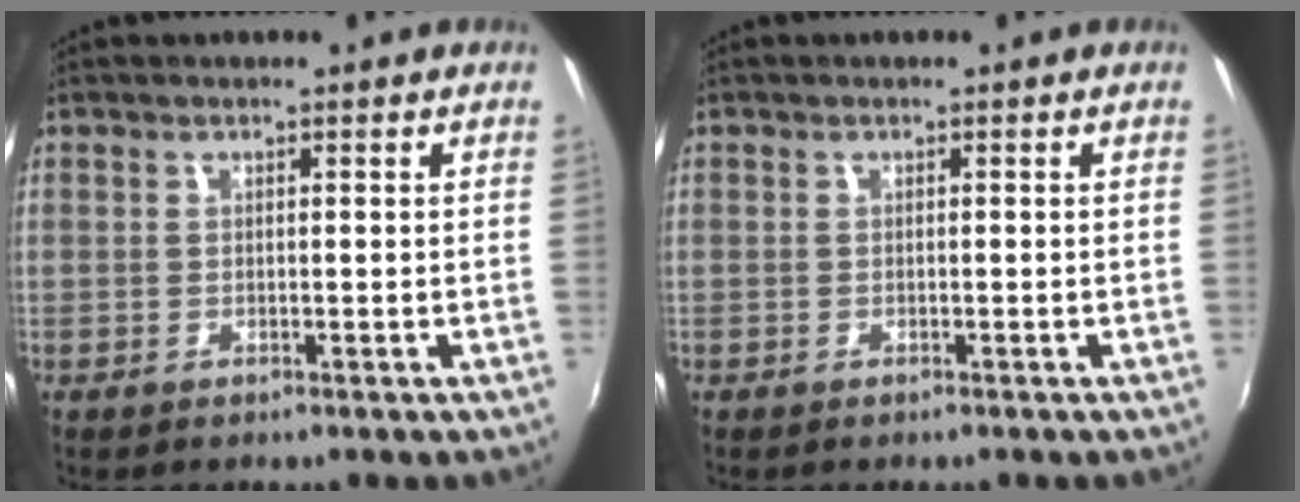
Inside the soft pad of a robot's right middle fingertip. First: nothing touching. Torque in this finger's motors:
{"motor_torque": [0.54, -1.60, 0.03, 0.03]}